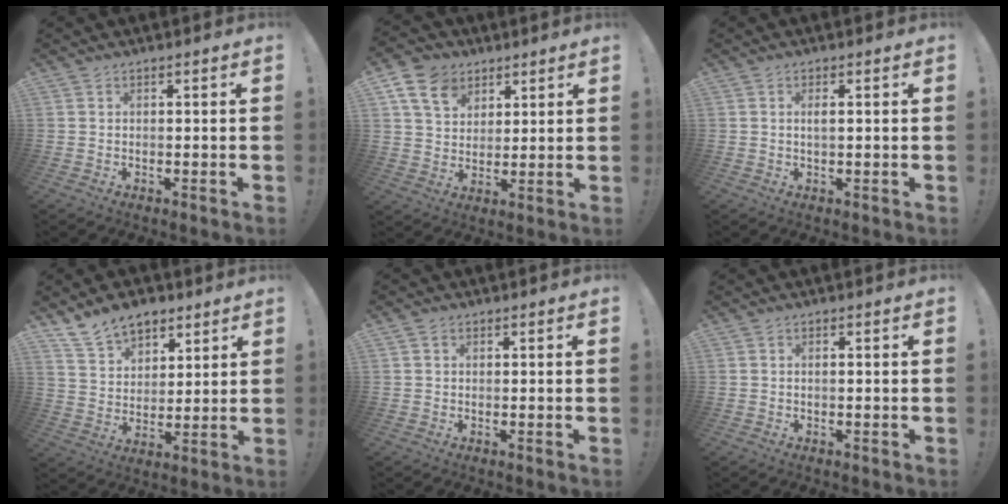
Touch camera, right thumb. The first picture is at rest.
{"total": 11.7, "force": [6.1, 8.5, 5.3], "torque": [-0.088, -0.023, 0.121]}
{"total": 1.6, "force": [0.3, 0.3, 1.6], "torque": [-0.016, -0.006, 0.002]}
{"total": 11.8, "force": [8.5, 7.3, 3.7], "torque": [-0.061, -0.055, 0.165]}
{"total": 1.0, "force": [0.3, 0.9, 0.4], "torque": [-0.003, 0.001, 0.004]}
{"total": 0.7, "force": [0.1, 0.0, 0.7], "torque": [-0.014, 0.001, 0.002]}